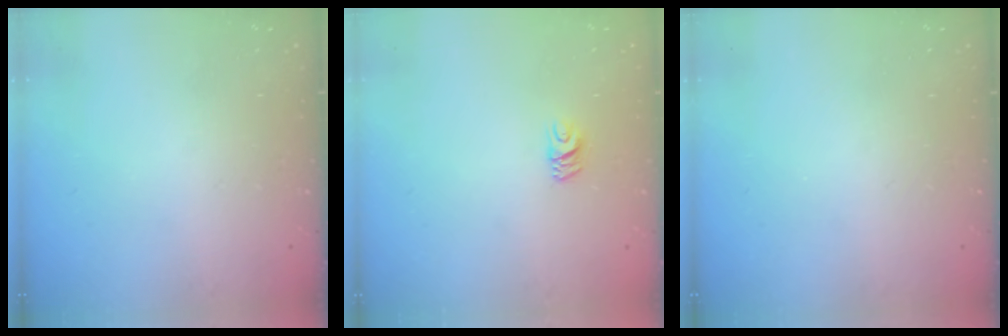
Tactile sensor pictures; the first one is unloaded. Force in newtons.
{"total": 5.5, "press": 5.5, "slide": 0.4}
{"total": 0.0}